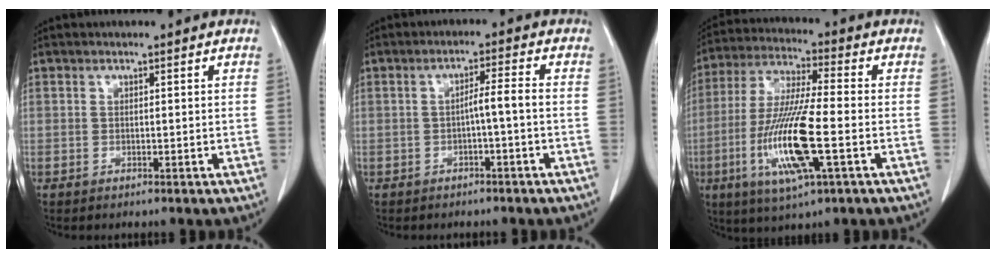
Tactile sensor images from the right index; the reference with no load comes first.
{"total": 3.0, "force": [-0.9, -0.3, 2.9], "torque": [-0.046, 0.008, -0.014]}
{"total": 14.8, "force": [-4.1, 1.3, 14.2], "torque": [-0.293, -0.017, -0.077]}